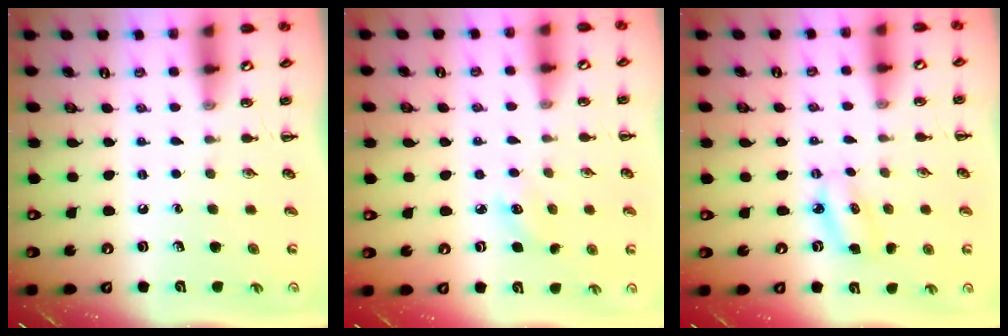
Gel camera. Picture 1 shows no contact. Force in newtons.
{"total": 4.0, "press": 3.8, "slide": 1.1}
{"total": 4.1, "press": 4.0, "slide": 0.9}